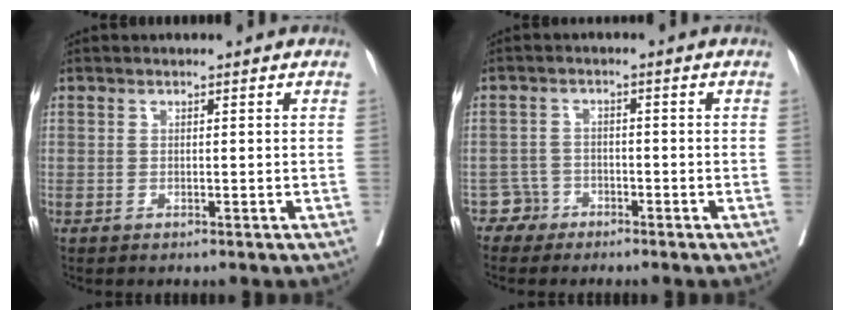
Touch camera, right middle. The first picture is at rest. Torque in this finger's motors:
{"motor_torque": [-0.09, -0.65, 0.01, -0.04]}